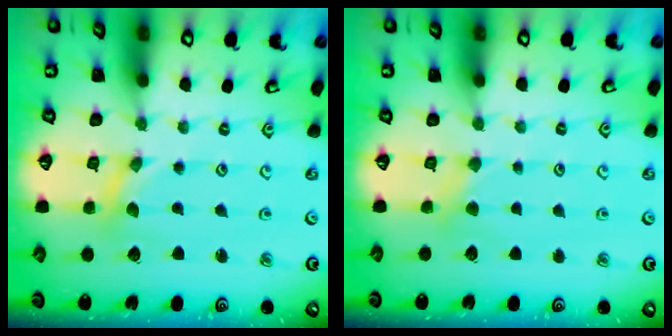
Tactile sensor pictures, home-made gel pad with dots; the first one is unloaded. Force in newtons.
{"total": 2.8, "press": 2.8, "slide": 0.4}